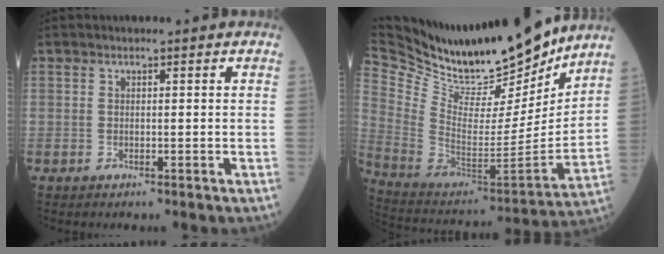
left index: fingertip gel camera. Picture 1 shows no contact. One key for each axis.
{"total": 28.0, "fx": 24.1, "fy": 7.1, "fz": 12.5, "tx": -0.249, "ty": -0.041, "tz": 0.393}